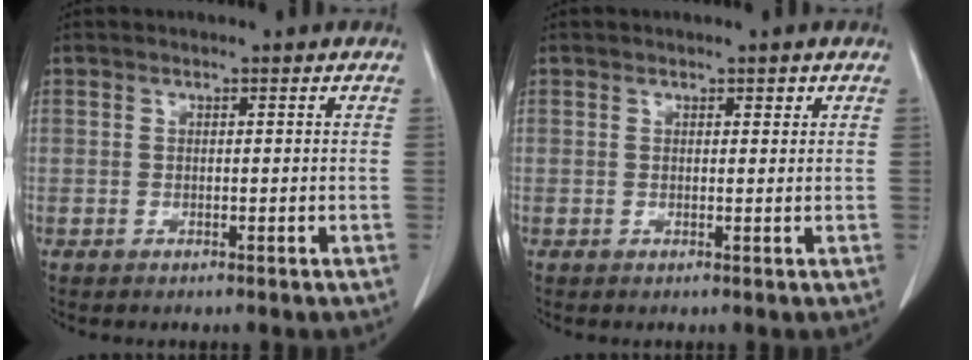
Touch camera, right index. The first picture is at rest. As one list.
[{"total": 1.0, "force": [0.5, 0.6, 0.6], "torque": [-0.013, 0.007, 0.010]}]